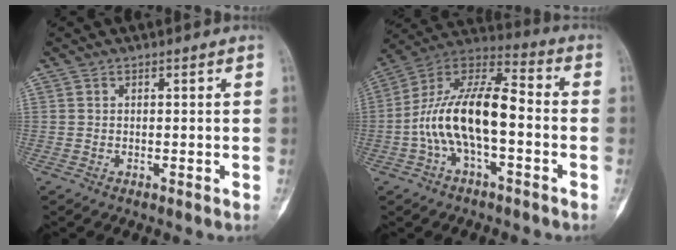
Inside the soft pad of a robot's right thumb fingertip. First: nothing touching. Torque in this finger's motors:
{"motor_torque": [0.65, 0.60, 1.79, -0.42, 0.20]}